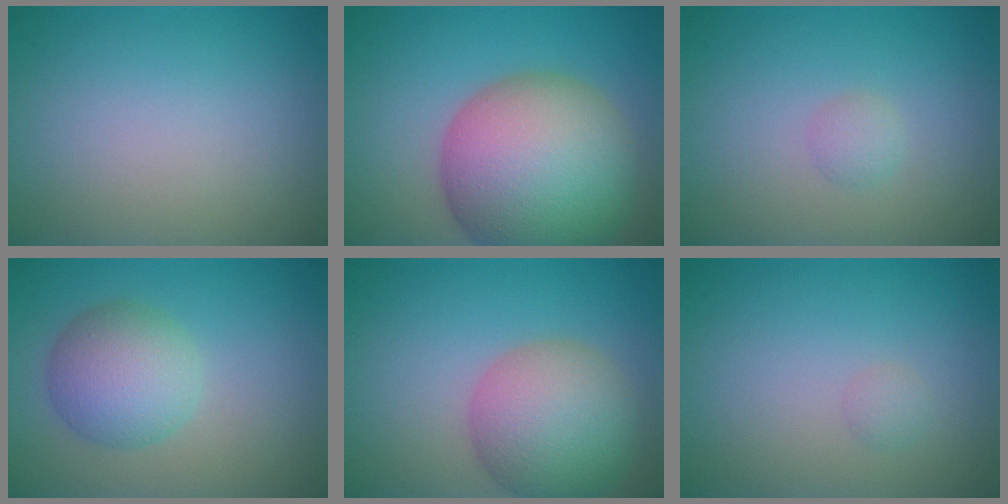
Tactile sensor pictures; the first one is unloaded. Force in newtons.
{"total": 15.0, "press": 15.0, "slide": 0.7}
{"total": 1.1, "press": 1.1, "slide": 0.0}
{"total": 5.1, "press": 5.1, "slide": 0.2}
{"total": 7.8, "press": 7.8, "slide": 0.3}
{"total": 0.8, "press": 0.8, "slide": 0.0}